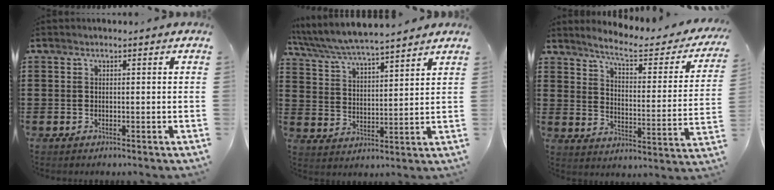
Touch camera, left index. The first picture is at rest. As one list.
[{"total": 5.7, "force": [5.5, 0.1, 1.7], "torque": [-0.057, -0.034, 0.093]}, {"total": 6.2, "force": [5.0, 0.5, 3.7], "torque": [-0.086, -0.033, 0.076]}]